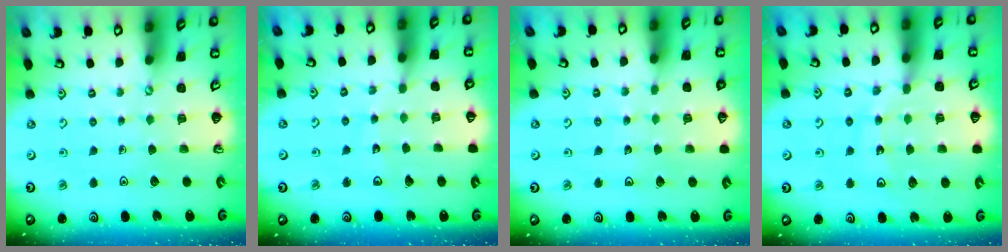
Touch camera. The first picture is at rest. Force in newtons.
{"total": 7.6, "press": 7.6, "slide": 0.9}
{"total": 3.3, "press": 3.2, "slide": 0.4}
{"total": 14.0, "press": 13.5, "slide": 3.5}